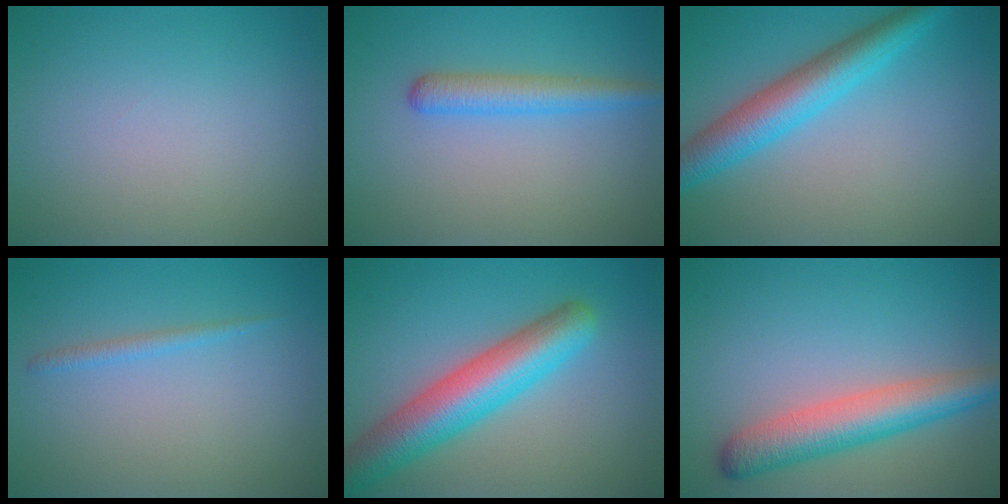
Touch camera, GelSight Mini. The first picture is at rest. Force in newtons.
{"total": 2.9, "press": 2.9, "slide": 0.1}
{"total": 5.5, "press": 5.5, "slide": 0.3}
{"total": 1.0, "press": 1.0, "slide": 0.1}
{"total": 7.5, "press": 7.5, "slide": 0.2}
{"total": 5.6, "press": 5.6, "slide": 0.2}